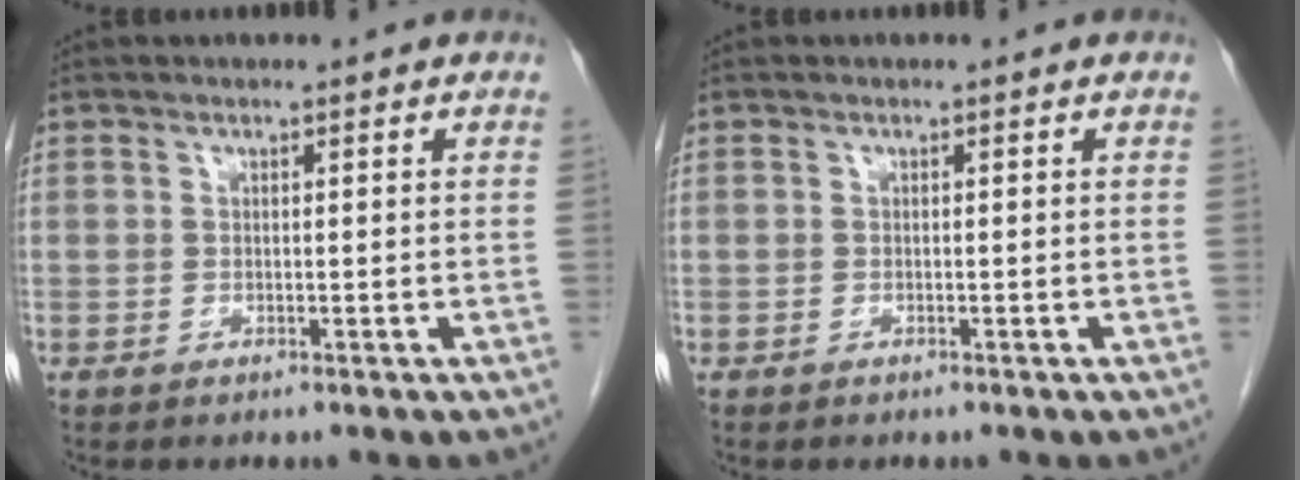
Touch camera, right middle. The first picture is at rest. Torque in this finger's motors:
{"motor_torque": [0.06, 0.03, -0.02, -0.01]}